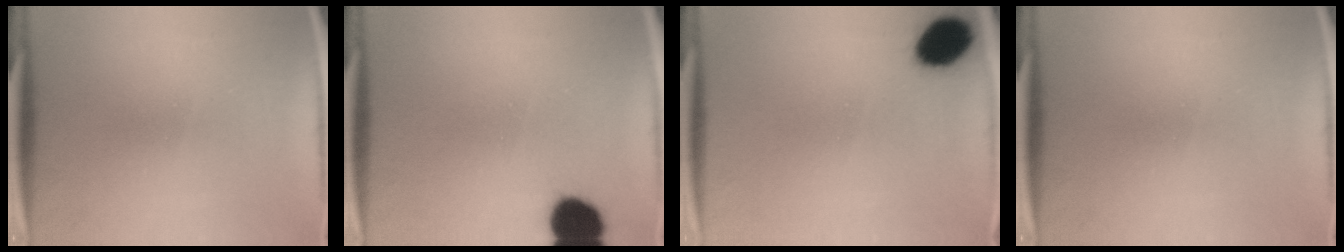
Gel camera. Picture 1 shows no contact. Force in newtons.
{"total": 9.1}
{"total": 8.9}
{"total": 0.0}